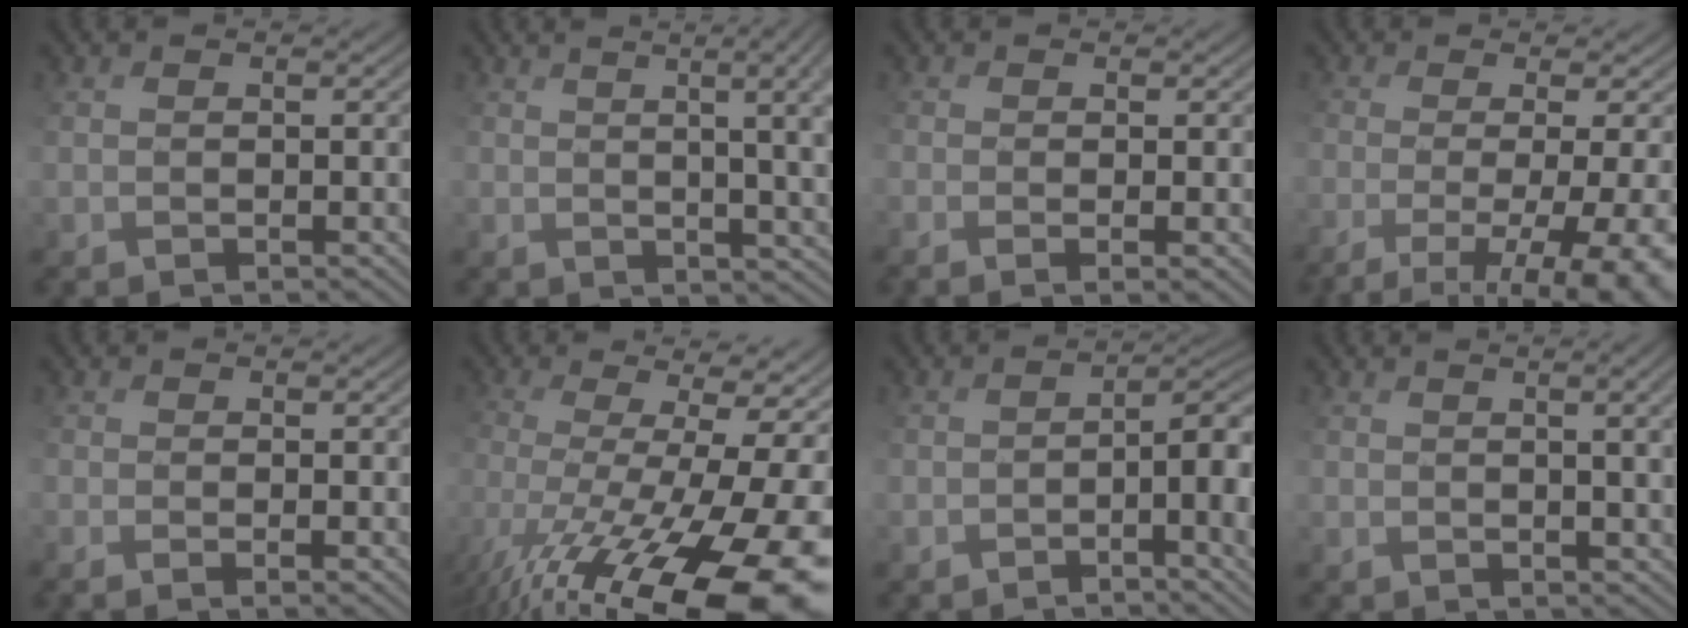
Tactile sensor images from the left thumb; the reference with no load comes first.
{"total": 11.9, "force": [2.1, 4.6, 10.8], "torque": [-0.137, 0.036, 0.051]}
{"total": 3.9, "force": [-1.0, 1.4, 3.5], "torque": [-0.052, -0.007, -0.008]}
{"total": 11.1, "force": [-4.5, 3.7, 9.5], "torque": [-0.166, -0.019, -0.039]}
{"total": 3.0, "force": [-0.8, 1.1, 2.7], "torque": [-0.046, -0.008, -0.004]}
{"total": 17.2, "force": [-8.3, 6.4, 13.6], "torque": [-0.211, -0.006, -0.097]}
{"total": 7.4, "force": [-3.0, 1.8, 6.5], "torque": [-0.096, 0.003, -0.036]}
{"total": 7.2, "force": [1.0, 2.7, 6.6], "torque": [-0.077, 0.018, 0.024]}